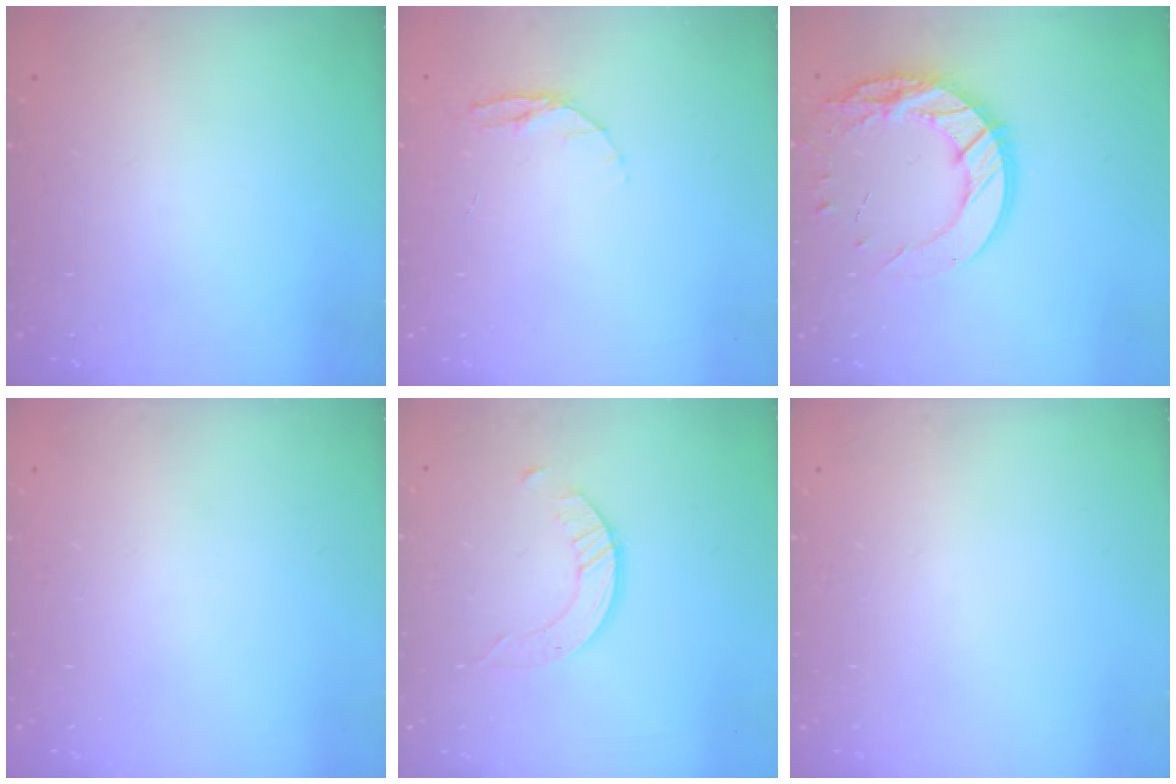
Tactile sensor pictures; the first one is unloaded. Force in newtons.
{"total": 4.9, "press": 4.8, "slide": 0.5}
{"total": 16.5, "press": 16.5, "slide": 1.4}
{"total": 0.0}
{"total": 2.4, "press": 2.4, "slide": 0.3}
{"total": 0.0}